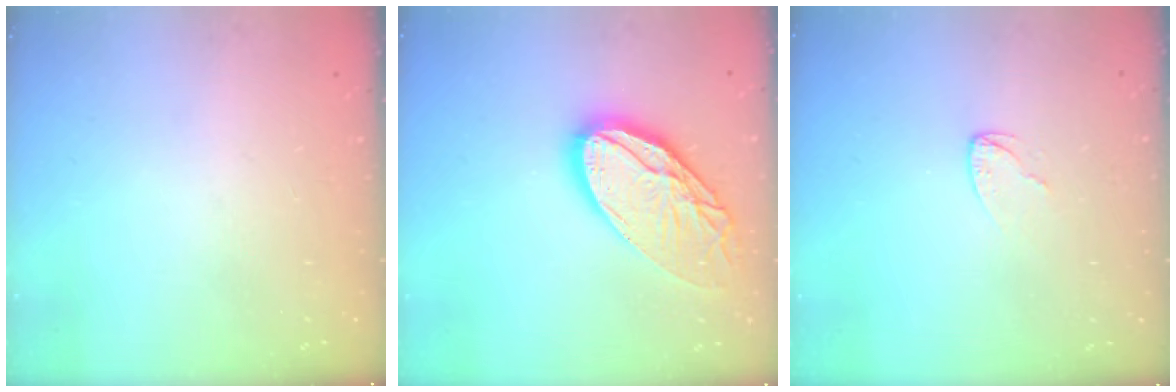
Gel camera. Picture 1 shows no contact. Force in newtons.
{"total": 18.1, "press": 18.0, "slide": 1.5}
{"total": 3.0, "press": 3.0, "slide": 0.3}